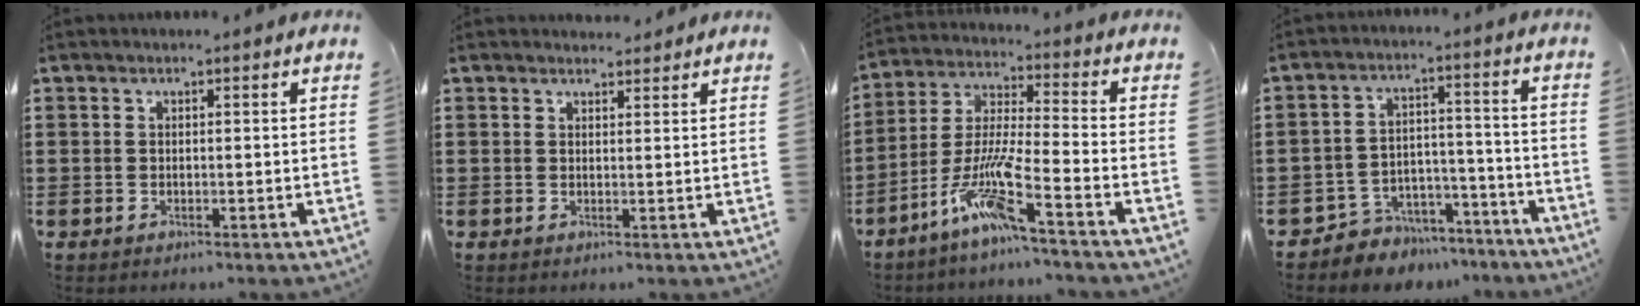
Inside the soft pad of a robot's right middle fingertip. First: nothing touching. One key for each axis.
{"total": 1.8, "fx": 1.7, "fy": 0.3, "fz": 0.0, "tx": 0.003, "ty": -0.002, "tz": 0.033}
{"total": 9.8, "fx": -6.6, "fy": 0.4, "fz": 7.3, "tx": -0.165, "ty": -0.017, "tz": -0.134}
{"total": 5.5, "fx": -5.2, "fy": 1.8, "fz": -0.1, "tx": -0.002, "ty": 0.021, "tz": -0.108}